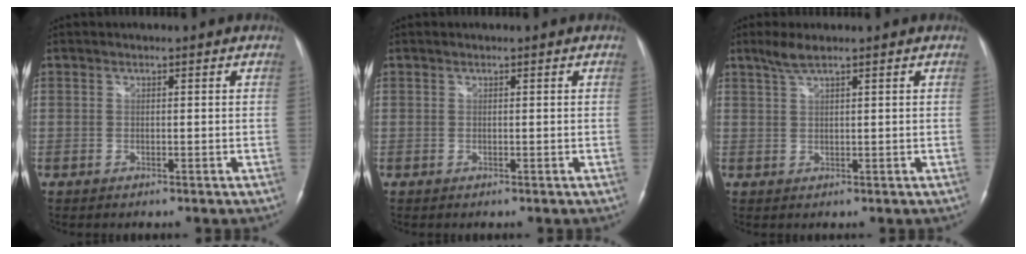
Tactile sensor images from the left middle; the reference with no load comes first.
{"total": 0.0}
{"total": 2.8, "force": [2.1, 0.1, 1.8], "torque": [-0.048, 0.006, 0.048]}